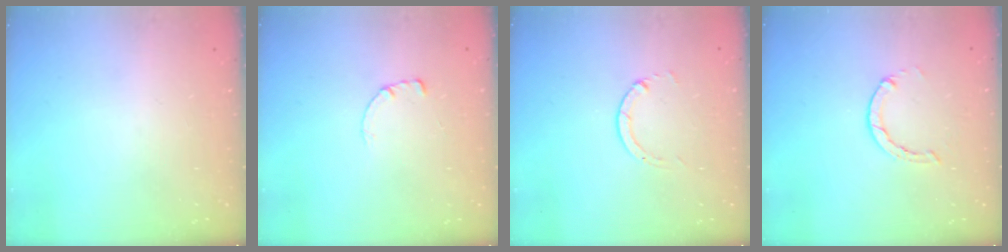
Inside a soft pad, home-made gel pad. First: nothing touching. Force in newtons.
{"total": 0.7, "press": 0.7, "slide": 0.2}
{"total": 1.3, "press": 1.3, "slide": 0.2}
{"total": 1.3, "press": 1.2, "slide": 0.3}